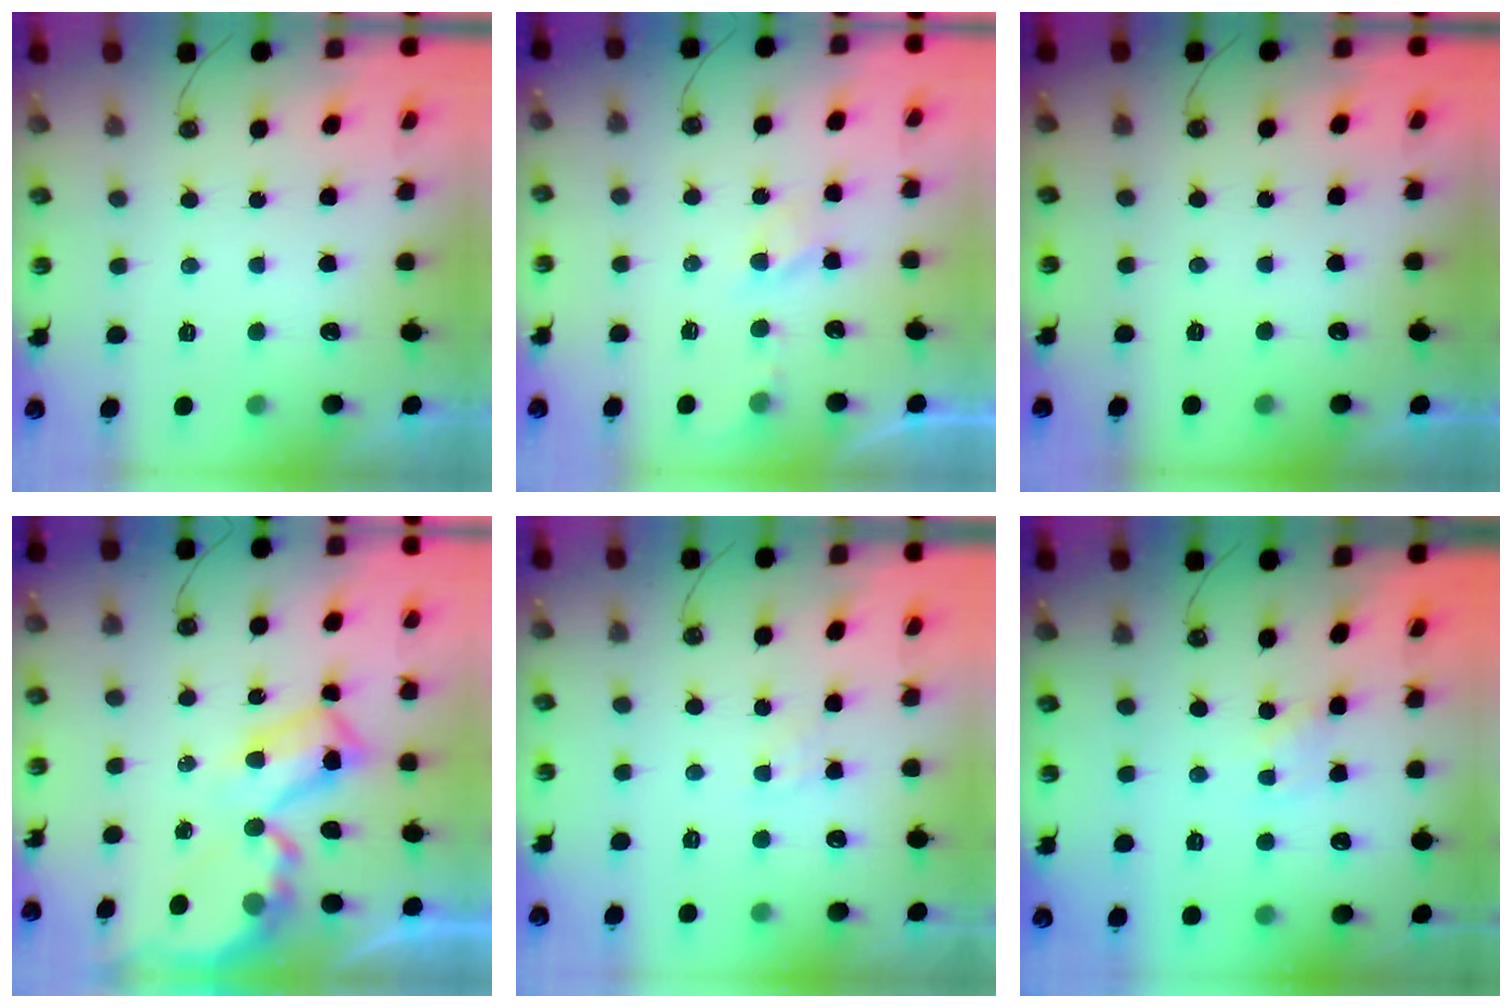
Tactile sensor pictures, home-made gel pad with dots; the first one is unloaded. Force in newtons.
{"total": 2.7, "press": 2.6, "slide": 0.4}
{"total": 0.0}
{"total": 8.2, "press": 8.2, "slide": 0.7}
{"total": 4.2, "press": 4.1, "slide": 0.5}
{"total": 0.6, "press": 0.6, "slide": 0.1}